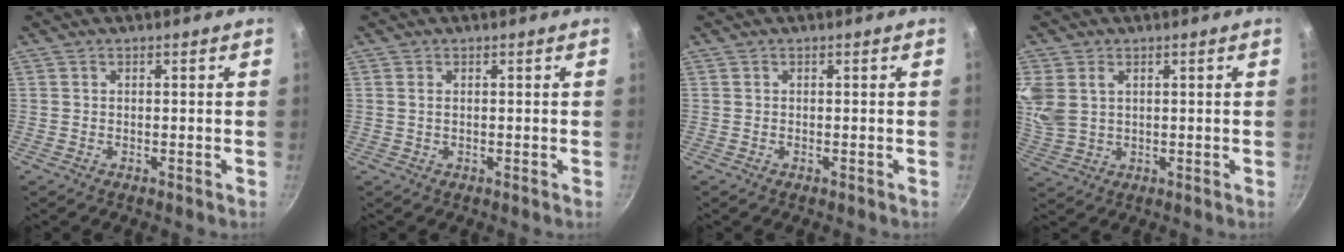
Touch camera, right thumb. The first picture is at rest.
{"total": 0.7, "force": [0.2, 0.4, 0.6], "torque": [-0.014, 0.001, 0.005]}
{"total": 0.0}
{"total": 9.5, "force": [2.4, 6.8, 6.2], "torque": [-0.162, 0.002, 0.060]}